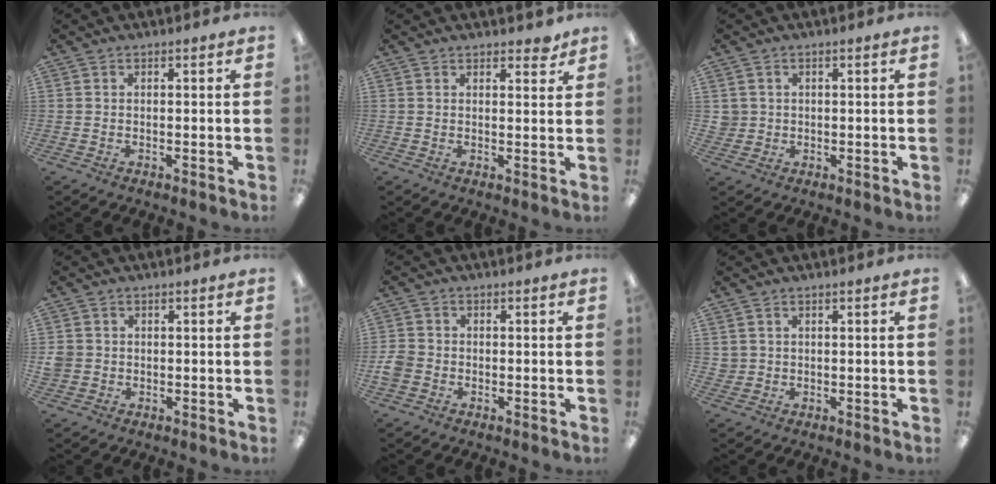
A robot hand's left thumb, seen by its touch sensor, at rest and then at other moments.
{"total": 2.7, "force": [2.3, 1.2, 0.9], "torque": [0.003, -0.012, 0.037]}
{"total": 2.5, "force": [0.5, 2.5, 0.1], "torque": [-0.008, 0.004, 0.008]}
{"total": 2.6, "force": [0.0, 2.5, 0.5], "torque": [-0.010, 0.004, -0.002]}
{"total": 3.6, "force": [-1.2, 3.0, 1.5], "torque": [-0.021, 0.011, -0.021]}
{"total": 1.8, "force": [0.6, 1.7, 0.2], "torque": [-0.008, 0.002, 0.010]}